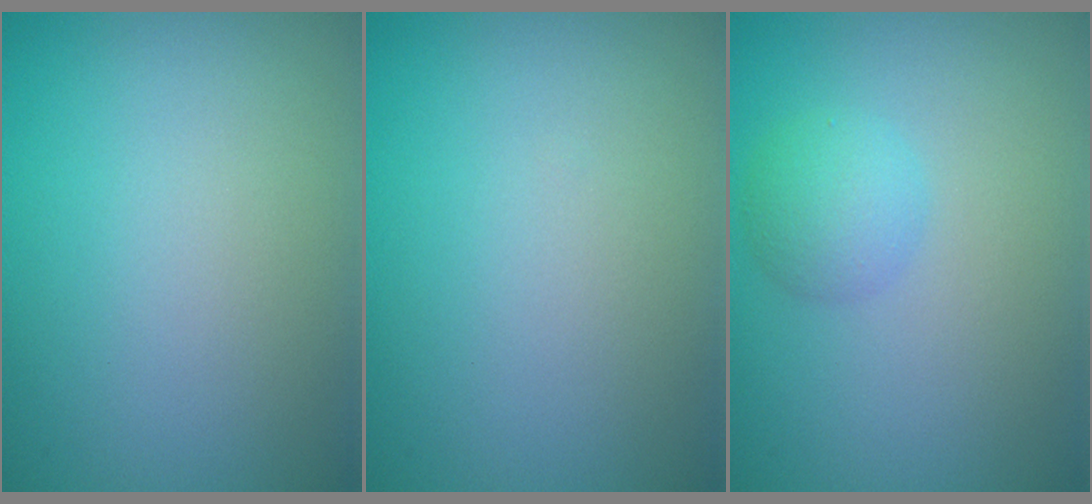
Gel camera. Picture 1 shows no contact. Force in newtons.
{"total": 0.0}
{"total": 2.3, "press": 2.3, "slide": 0.1}